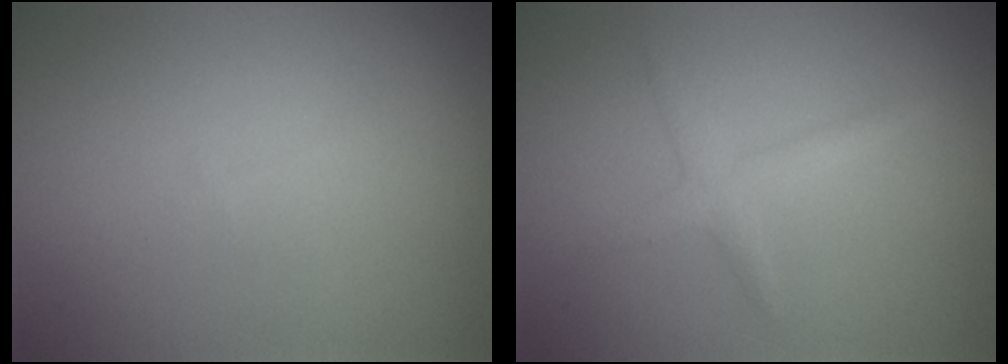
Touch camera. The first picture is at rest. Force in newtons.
{"total": 1.8, "press": 1.8, "slide": 0.1}